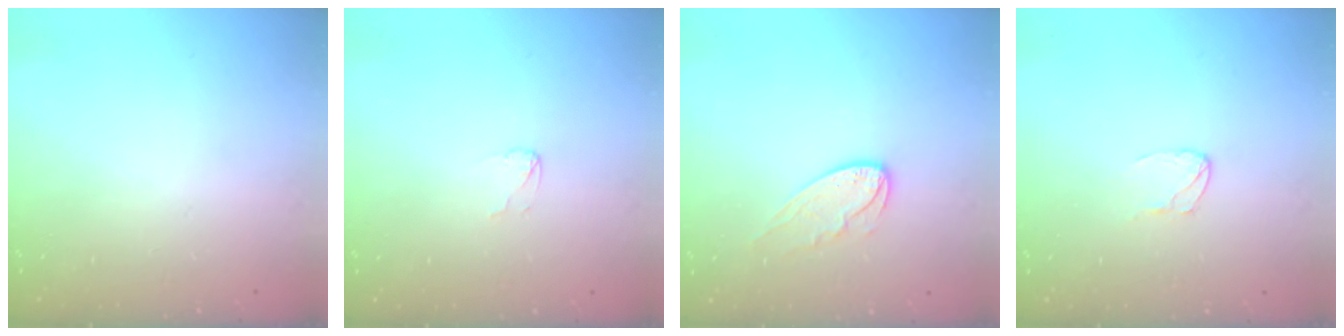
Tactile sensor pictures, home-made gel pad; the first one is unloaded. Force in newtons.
{"total": 2.9, "press": 2.9, "slide": 0.2}
{"total": 7.5, "press": 7.5, "slide": 0.3}
{"total": 3.9, "press": 3.9, "slide": 0.3}